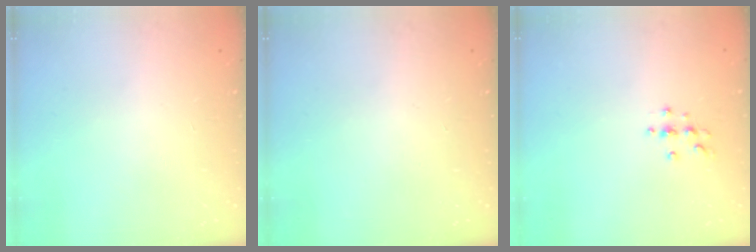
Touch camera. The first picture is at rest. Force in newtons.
{"total": 0.0}
{"total": 3.3, "press": 3.3, "slide": 0.4}